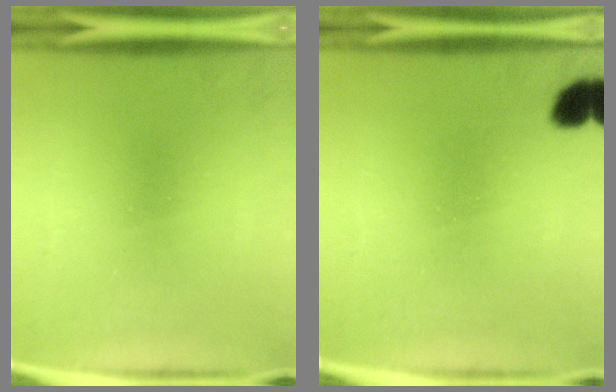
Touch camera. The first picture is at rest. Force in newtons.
{"total": 4.3}